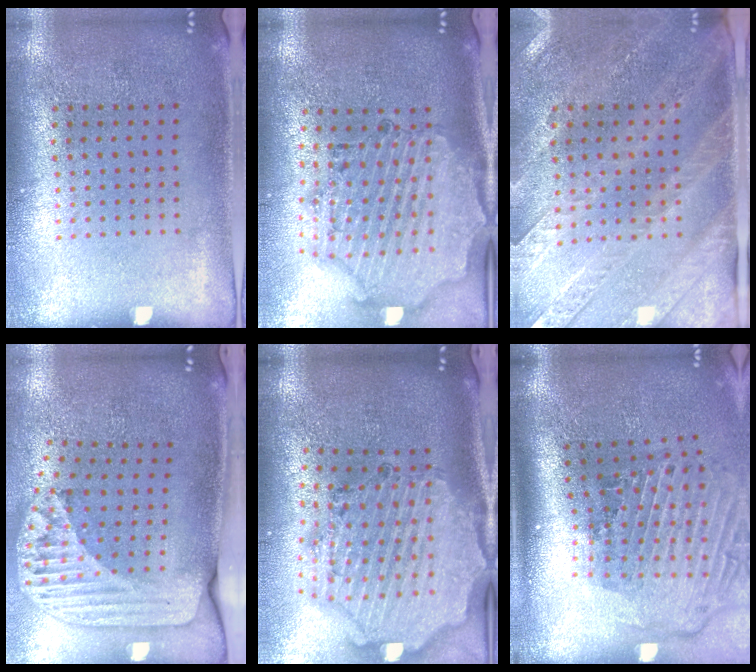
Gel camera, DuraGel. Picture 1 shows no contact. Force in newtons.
{"total": 2.1, "press": 2.0, "slide": 0.4}
{"total": 3.0, "press": 2.7, "slide": 1.4}
{"total": 2.4, "press": 1.7, "slide": 1.6}
{"total": 2.9, "press": 2.6, "slide": 1.2}
{"total": 3.0, "press": 2.0, "slide": 2.2}